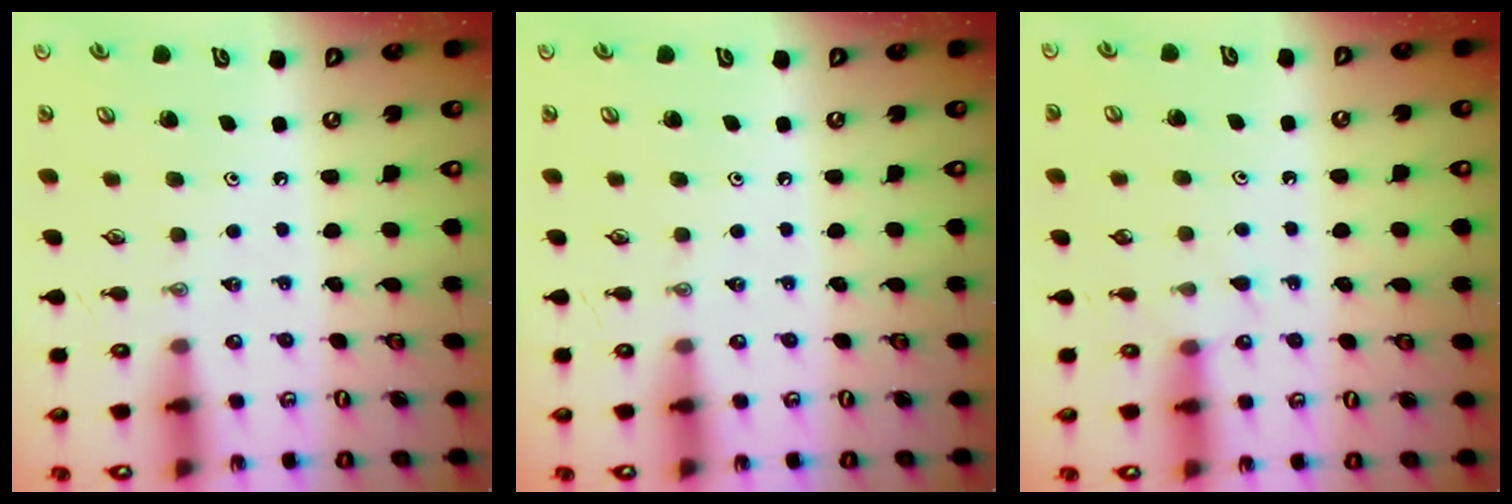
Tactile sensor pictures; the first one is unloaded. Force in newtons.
{"total": 0.0}
{"total": 3.6, "press": 3.6, "slide": 0.4}